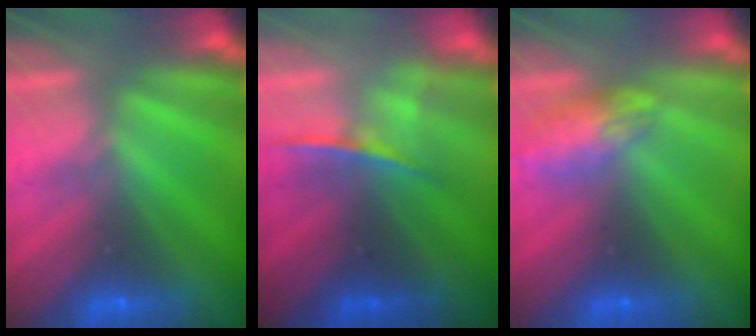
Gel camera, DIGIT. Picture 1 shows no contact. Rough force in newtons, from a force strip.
{"total": 1.8}
{"total": 2.4}